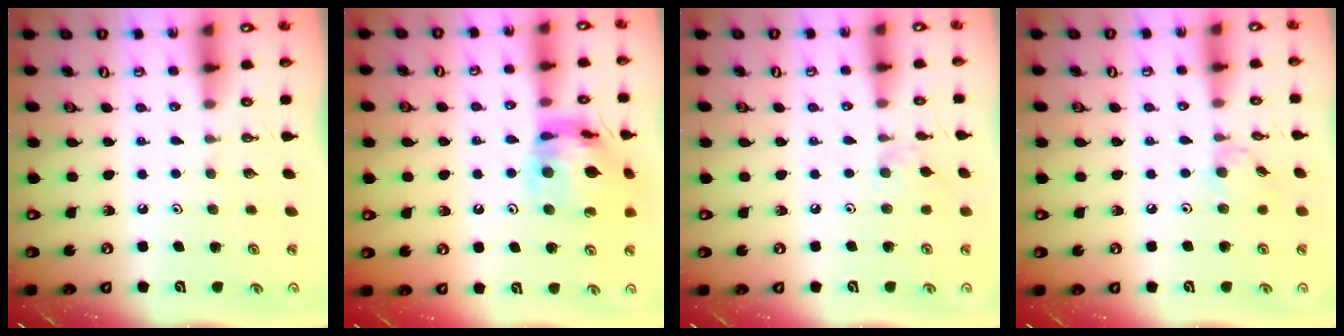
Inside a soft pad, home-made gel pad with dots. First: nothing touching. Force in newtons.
{"total": 14.7, "press": 14.6, "slide": 1.8}
{"total": 5.9, "press": 5.8, "slide": 0.8}
{"total": 5.8, "press": 5.8, "slide": 0.4}